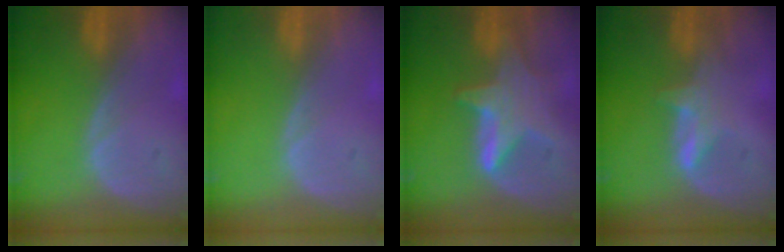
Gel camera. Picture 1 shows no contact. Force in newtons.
{"total": 0.0}
{"total": 6.6, "press": 6.6, "slide": 0.2}
{"total": 3.3, "press": 3.3, "slide": 0.4}